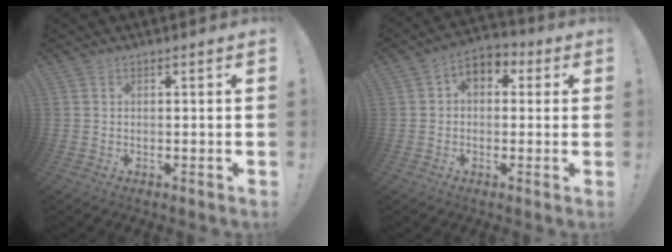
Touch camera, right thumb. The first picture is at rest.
{"total": 5.8, "force": [0.8, 4.5, 3.5], "torque": [-0.046, 0.005, 0.016]}